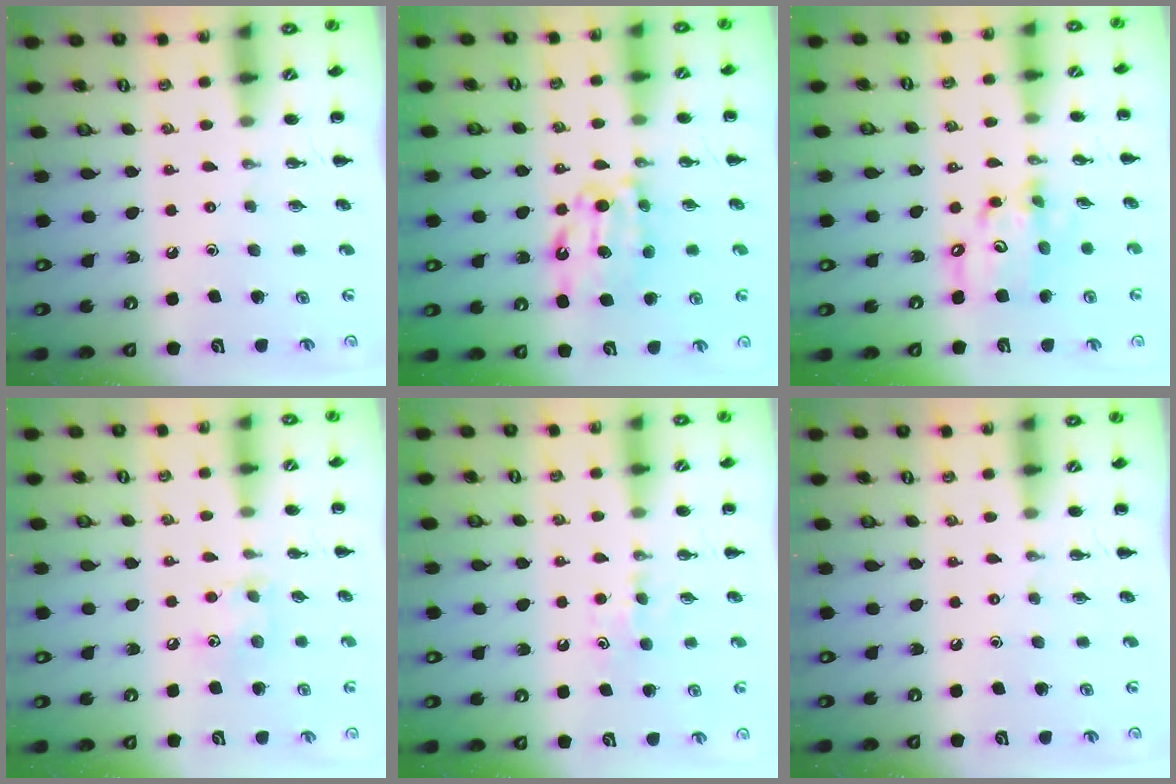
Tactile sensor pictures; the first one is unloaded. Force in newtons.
{"total": 9.6, "press": 9.6, "slide": 0.7}
{"total": 11.3, "press": 10.9, "slide": 2.7}
{"total": 7.7, "press": 7.5, "slide": 1.3}
{"total": 3.9, "press": 3.7, "slide": 1.3}
{"total": 0.0}